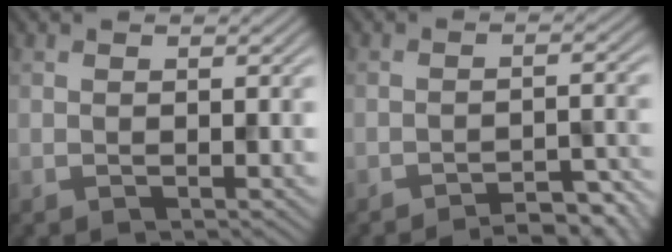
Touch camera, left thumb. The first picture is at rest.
{"total": 5.2, "force": [-4.6, 0.8, 2.3], "torque": [-0.040, 0.014, -0.060]}